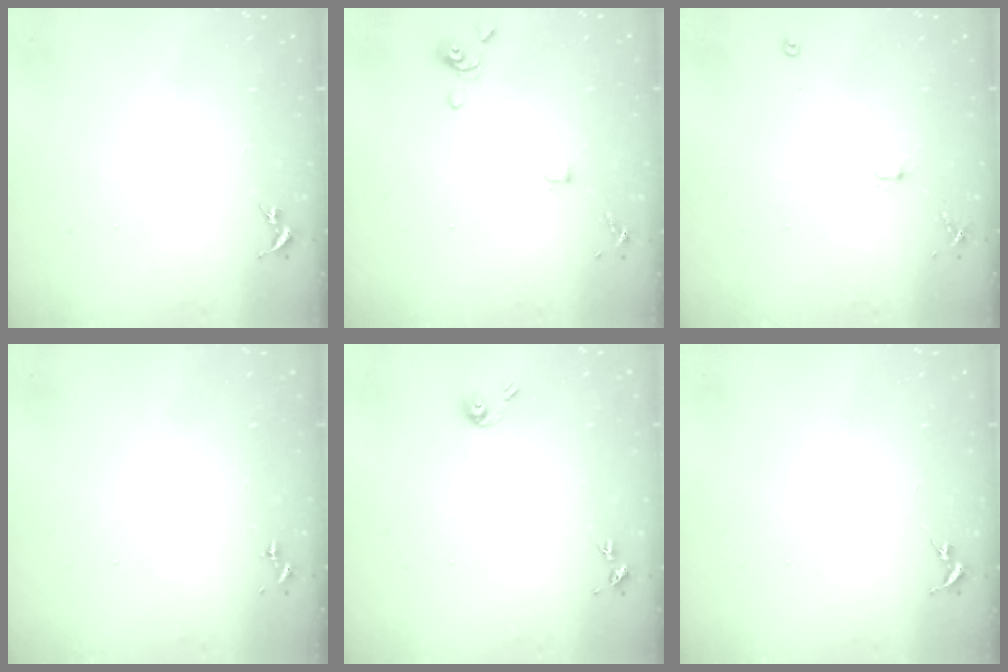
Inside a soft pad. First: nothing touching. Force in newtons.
{"total": 3.8, "press": 3.7, "slide": 0.9}
{"total": 7.9, "press": 7.9, "slide": 0.7}
{"total": 0.0}
{"total": 5.6, "press": 5.6, "slide": 0.5}
{"total": 0.0}